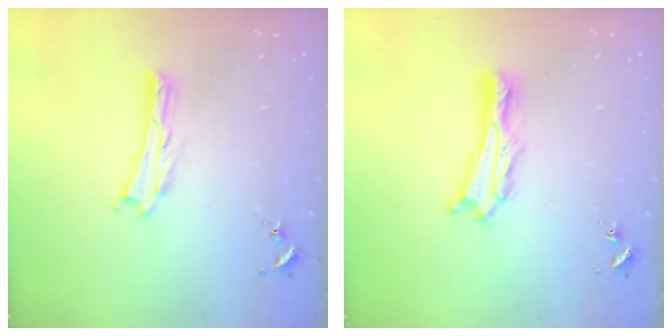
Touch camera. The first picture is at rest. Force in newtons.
{"total": 2.0, "press": 2.0, "slide": 0.2}